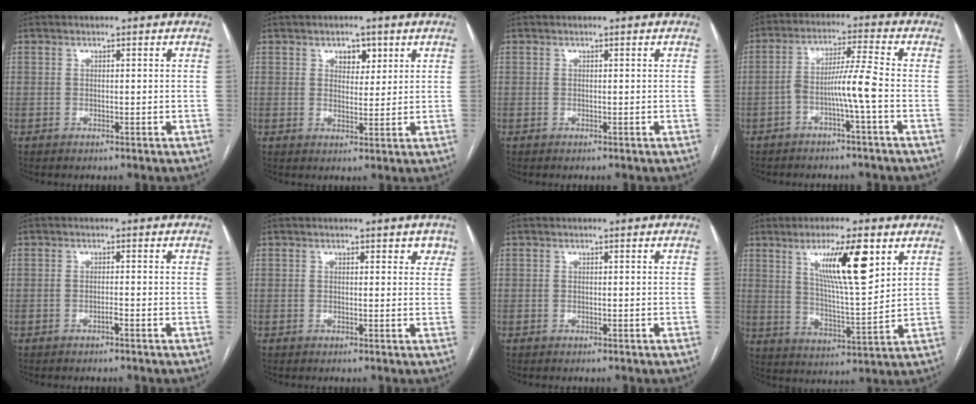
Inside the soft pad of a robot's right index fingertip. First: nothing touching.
{"total": 3.5, "force": [1.9, 2.1, 2.0], "torque": [-0.025, 0.003, 0.030]}
{"total": 0.0}
{"total": 6.3, "force": [-2.3, -0.9, 5.7], "torque": [-0.106, 0.015, -0.042]}
{"total": 0.8, "force": [-0.6, -0.1, 0.6], "torque": [-0.012, 0.001, -0.010]}
{"total": 2.2, "force": [1.5, 1.1, 1.1], "torque": [0.001, 0.003, 0.012]}
{"total": 0.0}
{"total": 12.3, "force": [5.9, 1.4, 10.7], "torque": [-0.186, -0.004, 0.102]}